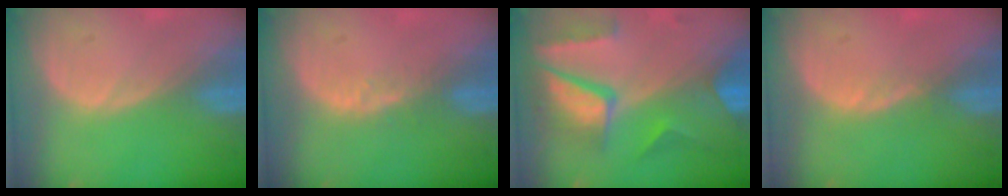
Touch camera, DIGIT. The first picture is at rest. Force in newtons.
{"total": 2.4, "press": 1.8, "slide": 1.5}
{"total": 10.3, "press": 8.8, "slide": 5.5}
{"total": 1.1, "press": 1.0, "slide": 0.5}